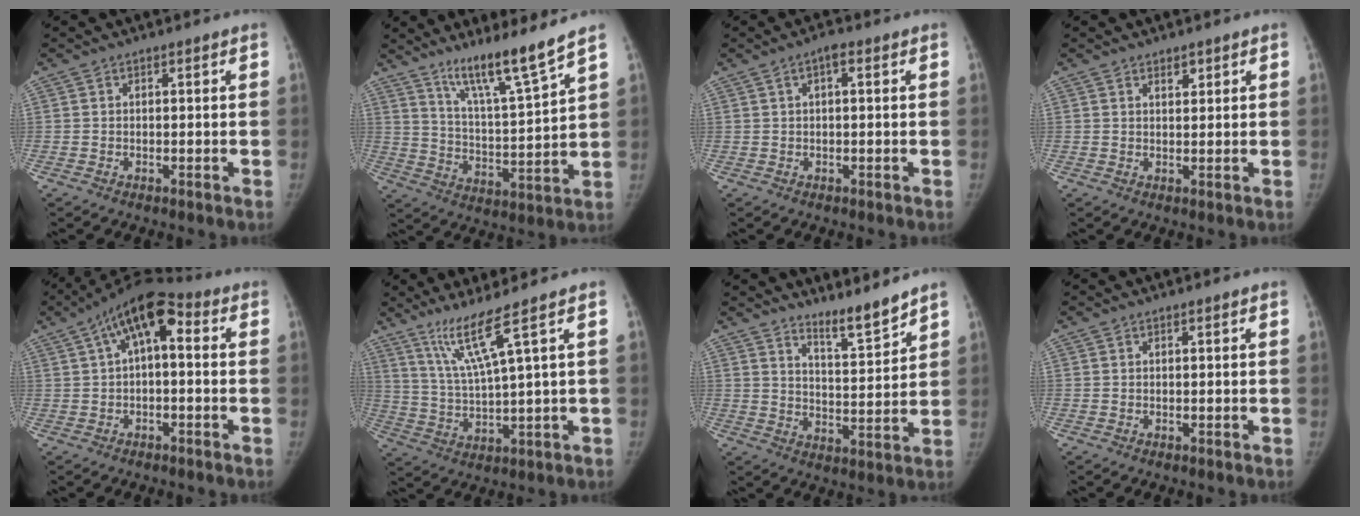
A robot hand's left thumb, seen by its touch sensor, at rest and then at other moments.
{"total": 11.4, "force": [8.9, -0.4, 7.1], "torque": [-0.119, -0.071, 0.159]}
{"total": 2.3, "force": [0.8, 0.8, 2.0], "torque": [-0.035, 0.006, 0.010]}
{"total": 1.6, "force": [1.2, 0.7, 0.8], "torque": [-0.004, -0.007, 0.018]}
{"total": 11.2, "force": [2.7, 5.1, 9.6], "torque": [-0.152, 0.034, 0.034]}
{"total": 8.0, "force": [5.1, -1.9, 5.8], "torque": [-0.122, -0.043, 0.115]}
{"total": 7.0, "force": [6.4, 0.3, 2.8], "torque": [-0.041, -0.063, 0.110]}
{"total": 0.0}